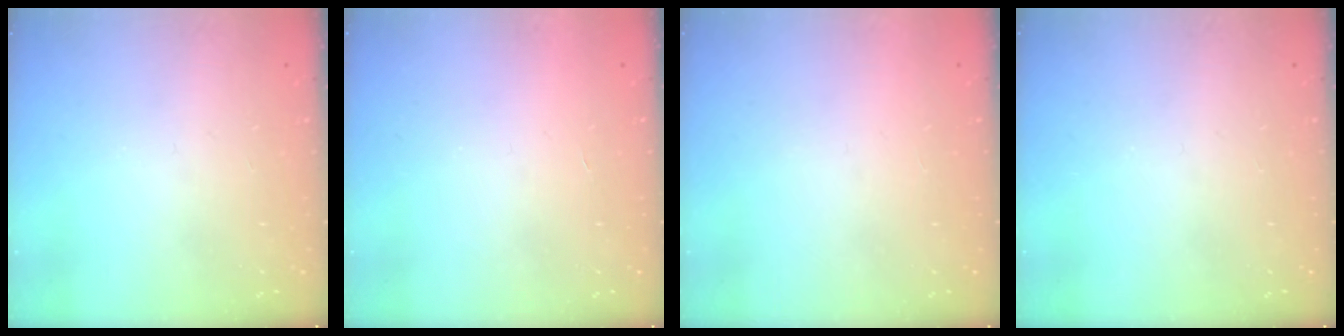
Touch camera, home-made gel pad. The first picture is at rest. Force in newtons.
{"total": 1.8, "press": 1.8, "slide": 0.1}
{"total": 1.5, "press": 1.5, "slide": 0.1}
{"total": 0.0}